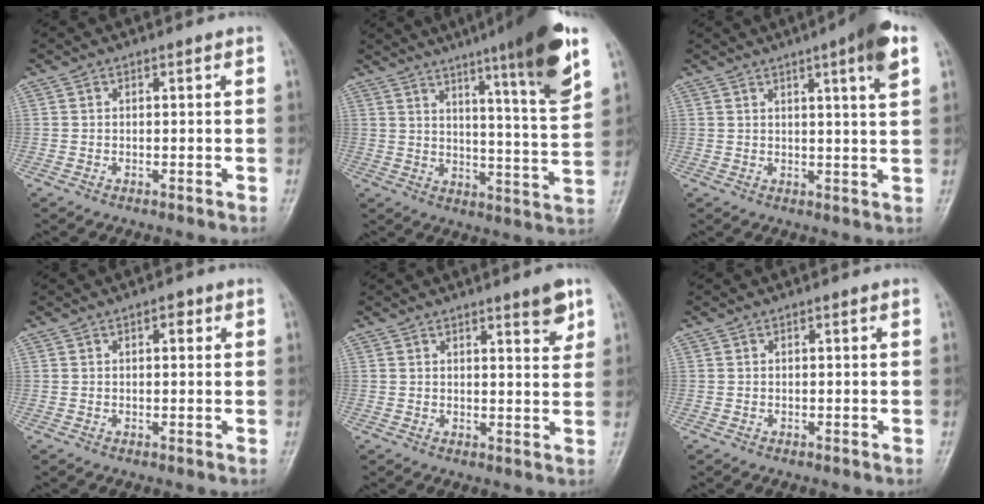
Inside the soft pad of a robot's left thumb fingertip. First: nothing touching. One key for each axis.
{"total": 18.1, "fx": 10.6, "fy": 1.4, "fz": 14.6, "tx": -0.196, "ty": -0.052, "tz": 0.149}
{"total": 7.8, "fx": 3.8, "fy": 0.6, "fz": 6.7, "tx": -0.093, "ty": -0.012, "tz": 0.049}
{"total": 1.8, "fx": 0.8, "fy": 0.9, "fz": 1.4, "tx": -0.012, "ty": 0.001, "tz": 0.008}
{"total": 4.6, "fx": 2.8, "fy": 1.0, "fz": 3.5, "tx": -0.039, "ty": -0.018, "tz": 0.037}
{"total": 0.0}